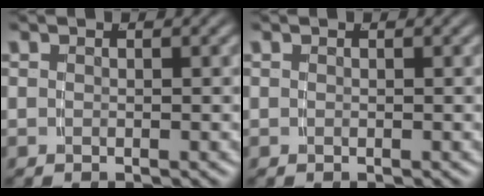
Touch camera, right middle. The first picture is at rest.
{"total": 0.0}